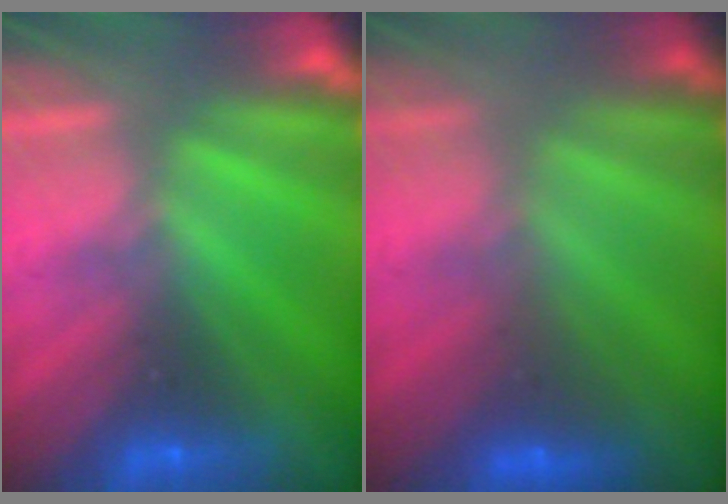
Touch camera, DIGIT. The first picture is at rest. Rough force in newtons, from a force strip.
{"total": 2.4}